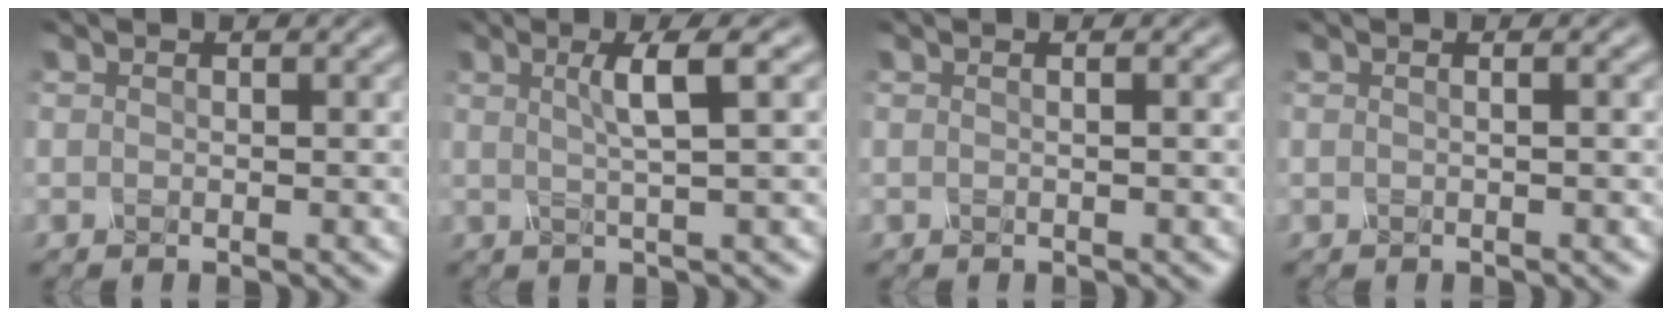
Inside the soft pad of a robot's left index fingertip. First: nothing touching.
{"total": 3.5, "force": [1.0, 0.6, 3.3], "torque": [-0.050, 0.008, 0.014]}
{"total": 1.2, "force": [0.2, 0.5, 1.0], "torque": [-0.008, 0.000, -0.009]}
{"total": 1.8, "force": [0.4, 0.9, 1.5], "torque": [-0.006, -0.001, -0.015]}